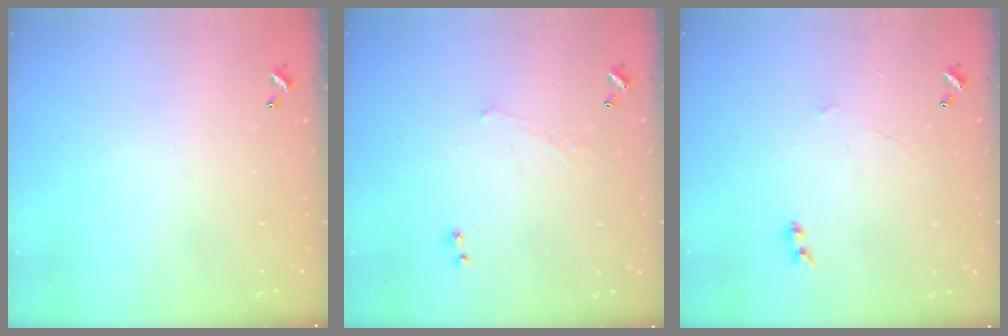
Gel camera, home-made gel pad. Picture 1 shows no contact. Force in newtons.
{"total": 0.7, "press": 0.2, "slide": 0.7}
{"total": 1.6, "press": 1.3, "slide": 0.9}